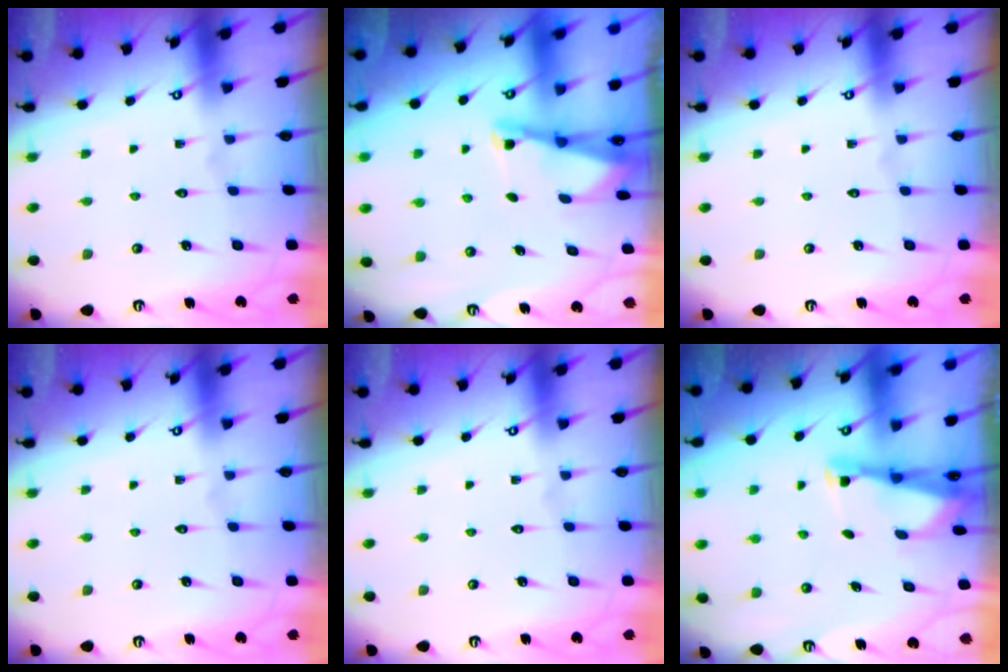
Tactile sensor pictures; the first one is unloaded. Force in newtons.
{"total": 2.0, "press": 2.0, "slide": 0.3}
{"total": 0.0}
{"total": 0.0}
{"total": 0.0}
{"total": 2.6, "press": 2.6, "slide": 0.2}